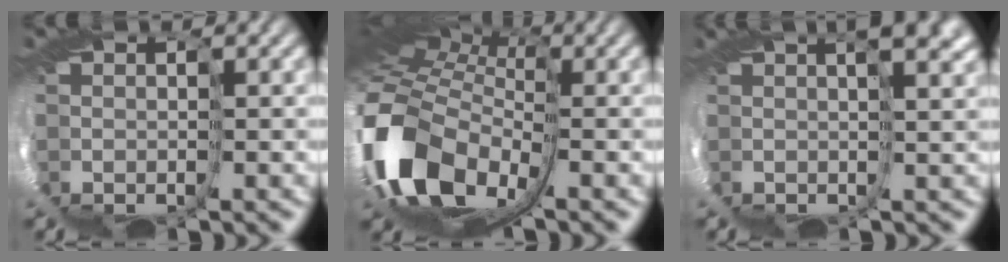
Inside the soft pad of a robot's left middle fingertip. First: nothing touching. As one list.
[{"total": 6.8, "force": [-0.2, 4.7, 4.9], "torque": [-0.166, -0.024, -0.006]}, {"total": 3.6, "force": [2.3, -1.5, 2.3], "torque": [-0.034, 0.005, 0.044]}]